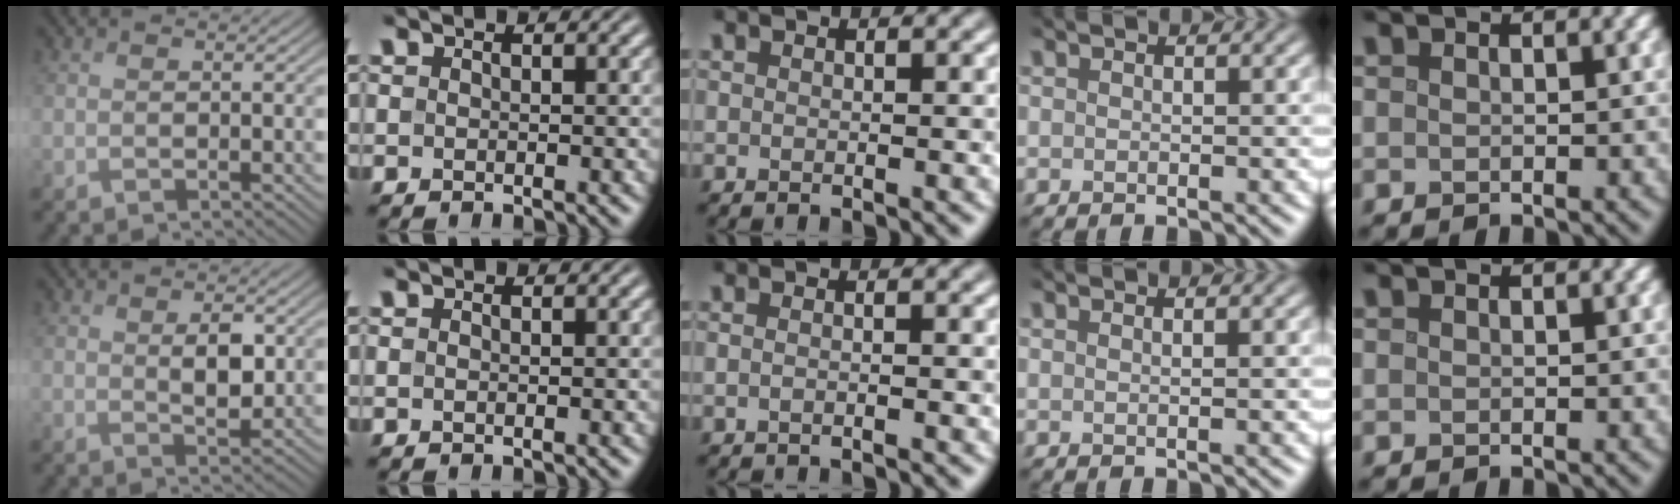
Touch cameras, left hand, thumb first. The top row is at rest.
{"thumb": {"total": 3.2, "force": [0.8, 1.4, 2.7], "torque": [-0.058, -0.007, 0.019]}, "middle": {"total": 1.0, "force": [-0.2, 0.5, 0.9], "torque": [-0.008, -0.014, -0.019]}, "ring": {"total": 0.8, "force": [0.3, 0.4, 0.7], "torque": [-0.004, -0.001, -0.003]}}